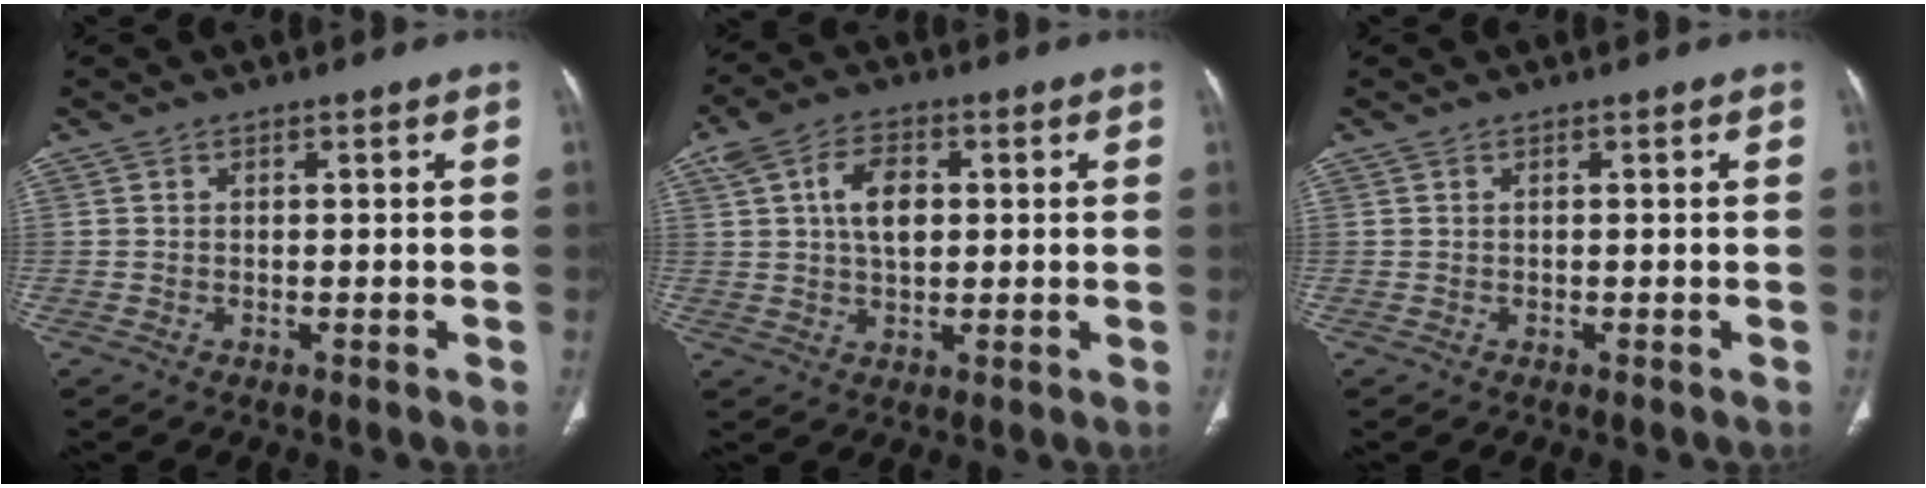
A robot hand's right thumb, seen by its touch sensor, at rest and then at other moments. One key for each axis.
{"total": 8.1, "fx": 1.4, "fy": 5.1, "fz": 6.2, "tx": -0.101, "ty": 0.006, "tz": 0.025}
{"total": 0.0}